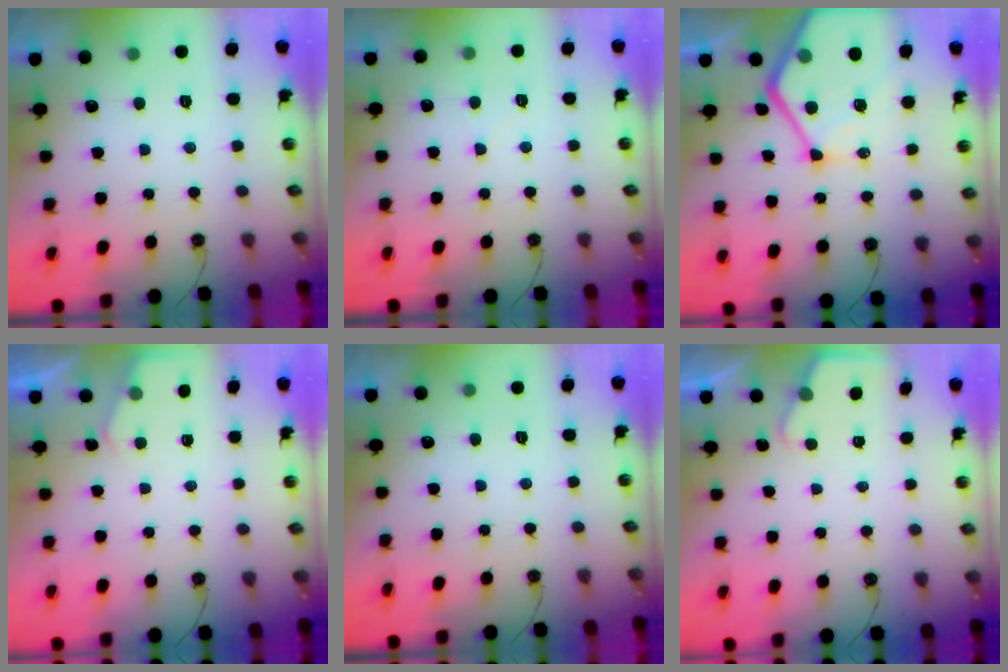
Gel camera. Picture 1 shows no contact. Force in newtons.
{"total": 5.2, "press": 5.2, "slide": 0.7}
{"total": 21.9, "press": 21.8, "slide": 2.4}
{"total": 3.0, "press": 2.9, "slide": 0.5}
{"total": 0.0}
{"total": 2.1, "press": 2.0, "slide": 0.4}